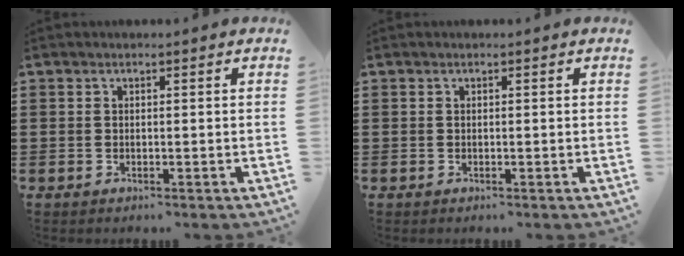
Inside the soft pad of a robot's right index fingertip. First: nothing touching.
{"total": 0.0}